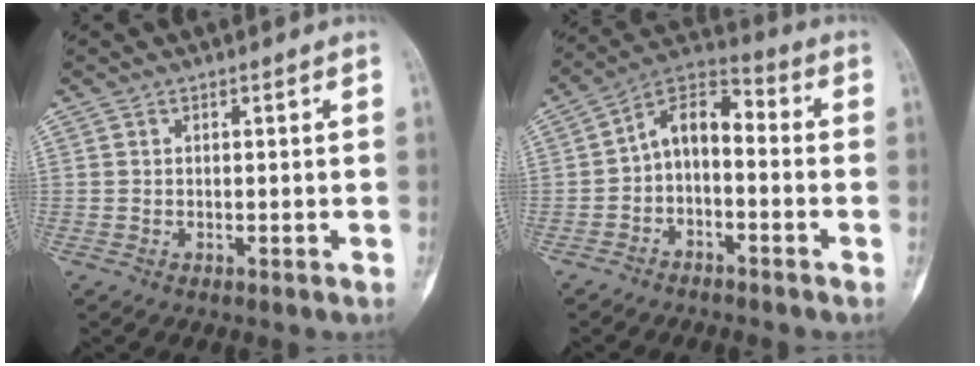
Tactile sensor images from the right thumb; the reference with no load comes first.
{"total": 9.1, "force": [-1.8, 5.3, 7.1], "torque": [-0.104, 0.057, -0.047]}